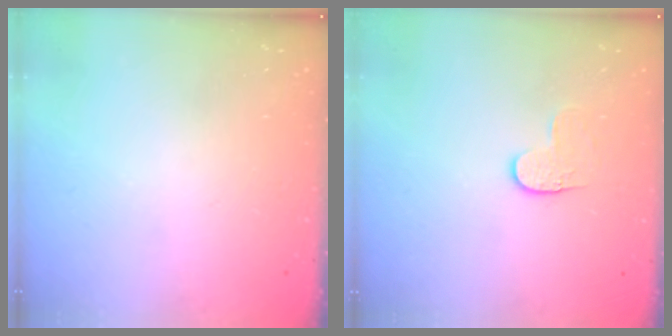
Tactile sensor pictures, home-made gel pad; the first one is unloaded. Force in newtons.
{"total": 3.4, "press": 3.4, "slide": 0.3}